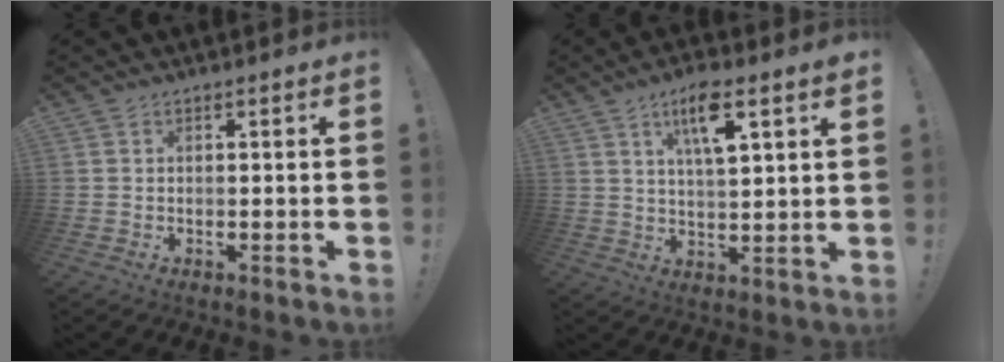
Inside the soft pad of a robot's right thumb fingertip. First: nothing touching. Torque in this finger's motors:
{"motor_torque": [1.51, 1.52, 0.39, 0.50, 0.08]}